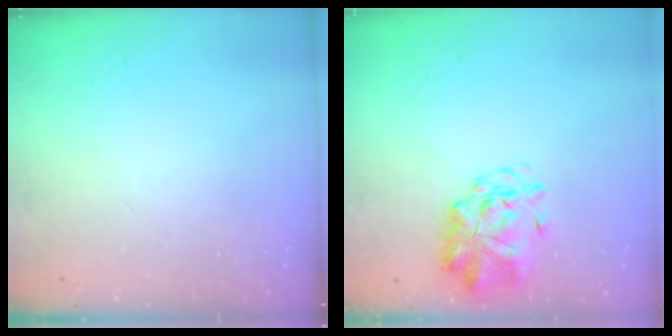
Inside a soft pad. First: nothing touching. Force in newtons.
{"total": 2.9, "press": 2.8, "slide": 0.7}